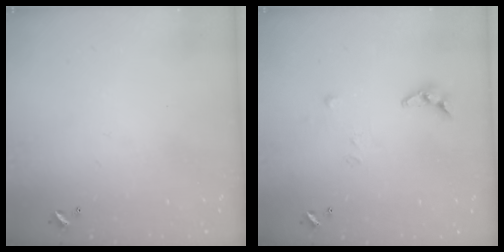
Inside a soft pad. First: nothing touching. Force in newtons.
{"total": 5.7, "press": 5.7, "slide": 0.4}